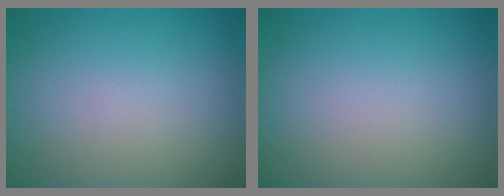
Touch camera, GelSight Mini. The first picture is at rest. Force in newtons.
{"total": 0.0}